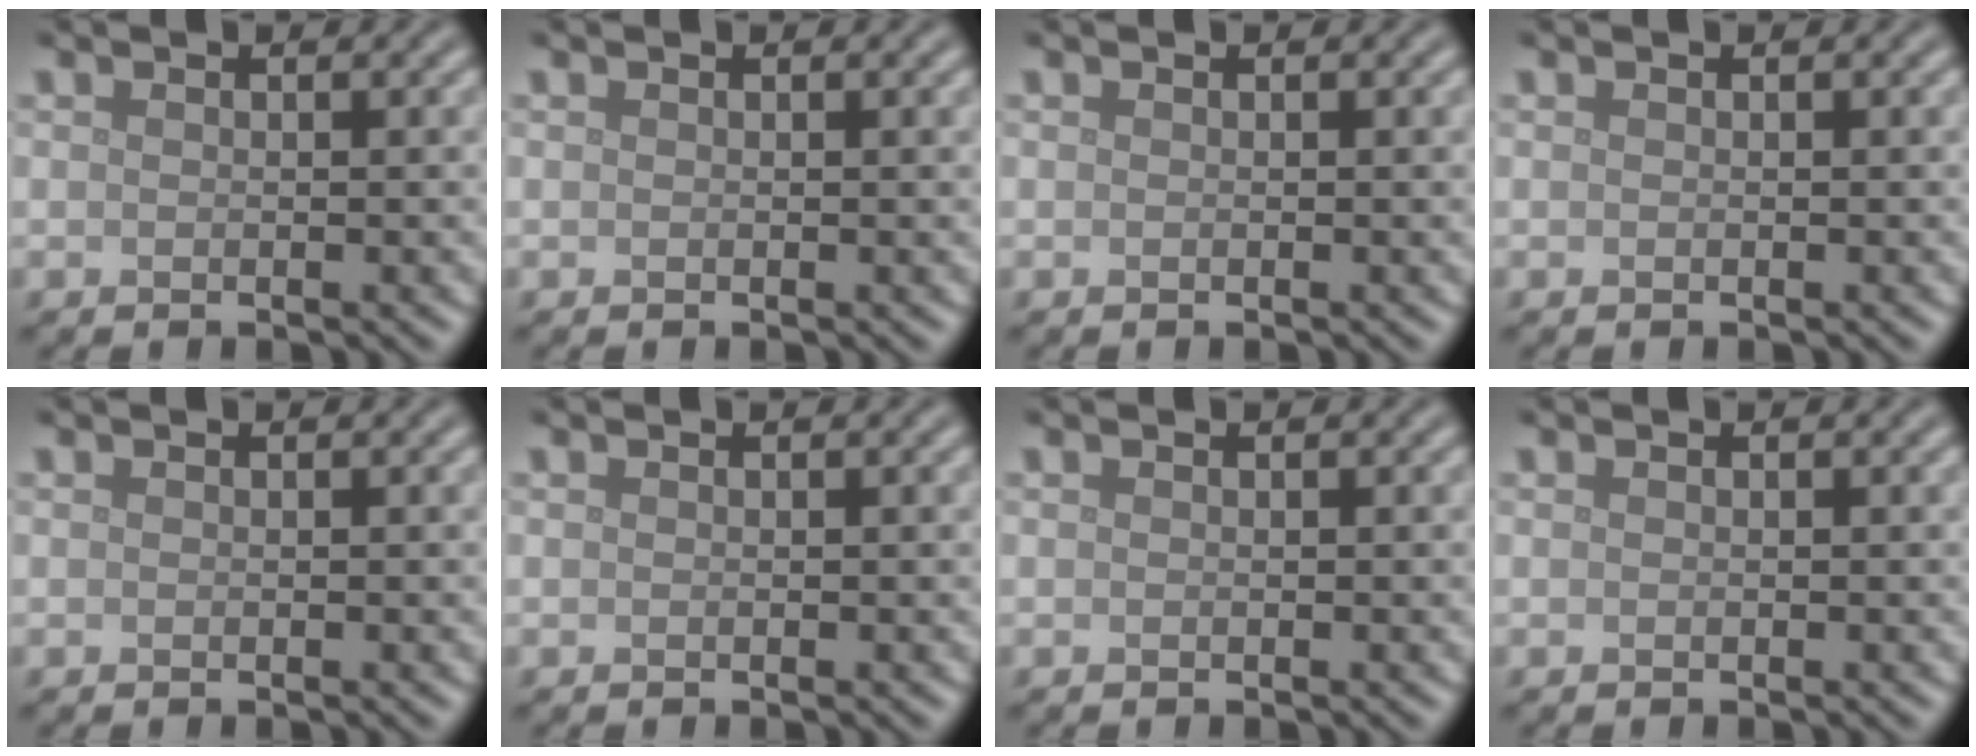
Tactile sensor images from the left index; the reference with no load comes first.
{"total": 0.0}
{"total": 0.0}
{"total": 0.0}
{"total": 0.0}
{"total": 0.0}
{"total": 0.0}
{"total": 0.0}